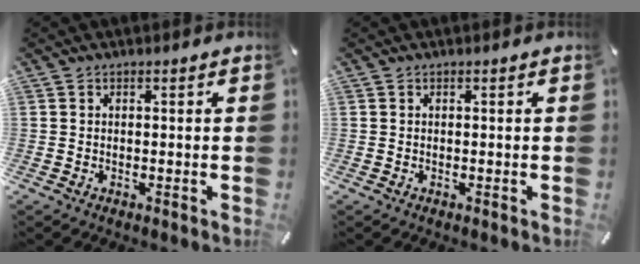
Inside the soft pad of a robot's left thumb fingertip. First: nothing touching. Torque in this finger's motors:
{"motor_torque": [-0.01, 0.00, -0.02, 0.02, 0.00]}